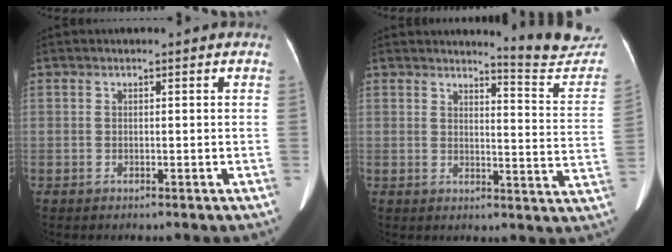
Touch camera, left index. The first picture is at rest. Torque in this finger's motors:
{"motor_torque": [0.69, -1.25, -0.01, 0.02]}